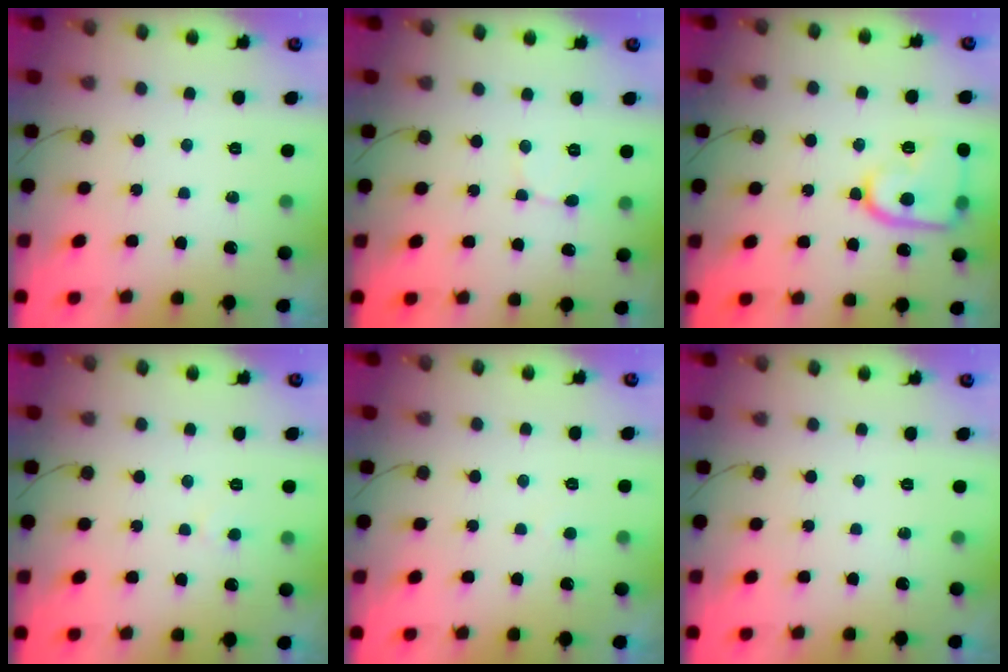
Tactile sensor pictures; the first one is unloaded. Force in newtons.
{"total": 1.6, "press": 1.6, "slide": 0.1}
{"total": 14.4, "press": 14.3, "slide": 1.3}
{"total": 2.4, "press": 2.4, "slide": 0.2}
{"total": 1.5, "press": 1.5, "slide": 0.2}
{"total": 0.0}